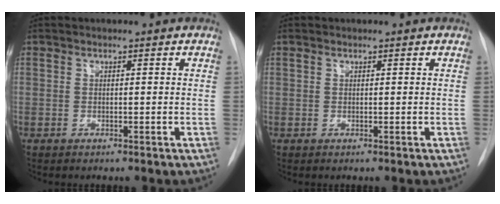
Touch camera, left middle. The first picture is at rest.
{"total": 0.6, "force": [0.1, -0.2, -0.6], "torque": [0.014, -0.002, 0.000]}